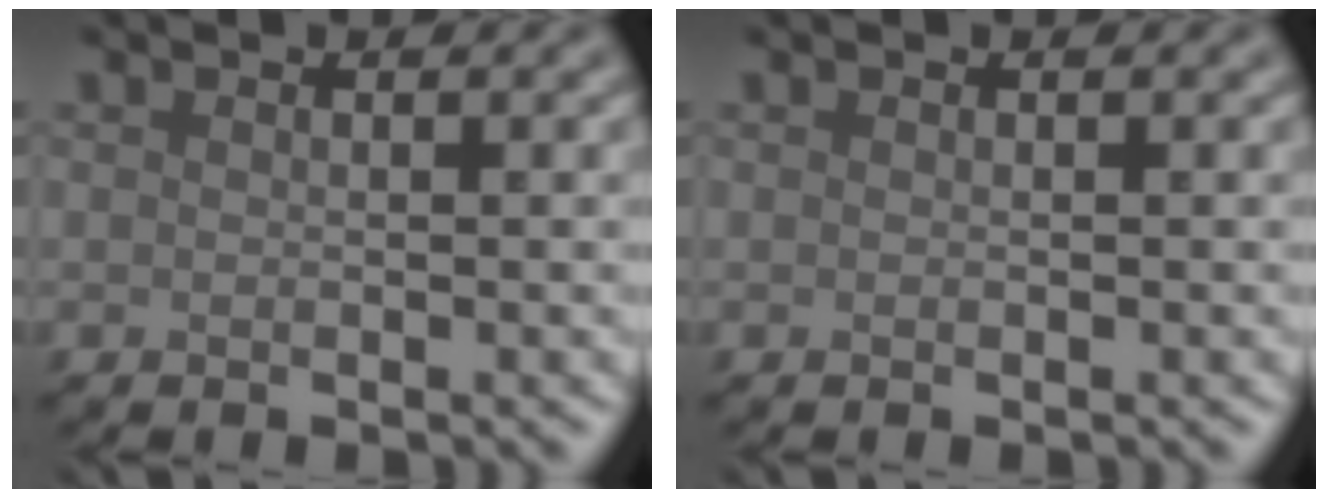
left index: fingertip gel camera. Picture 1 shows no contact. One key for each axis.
{"total": 0.0}